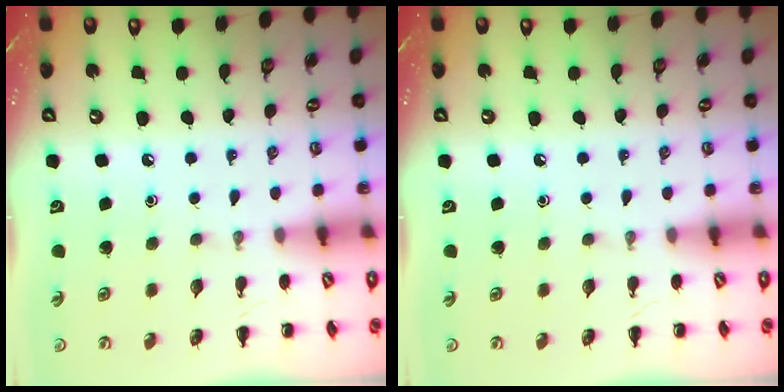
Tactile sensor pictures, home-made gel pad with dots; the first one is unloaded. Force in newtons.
{"total": 0.0}